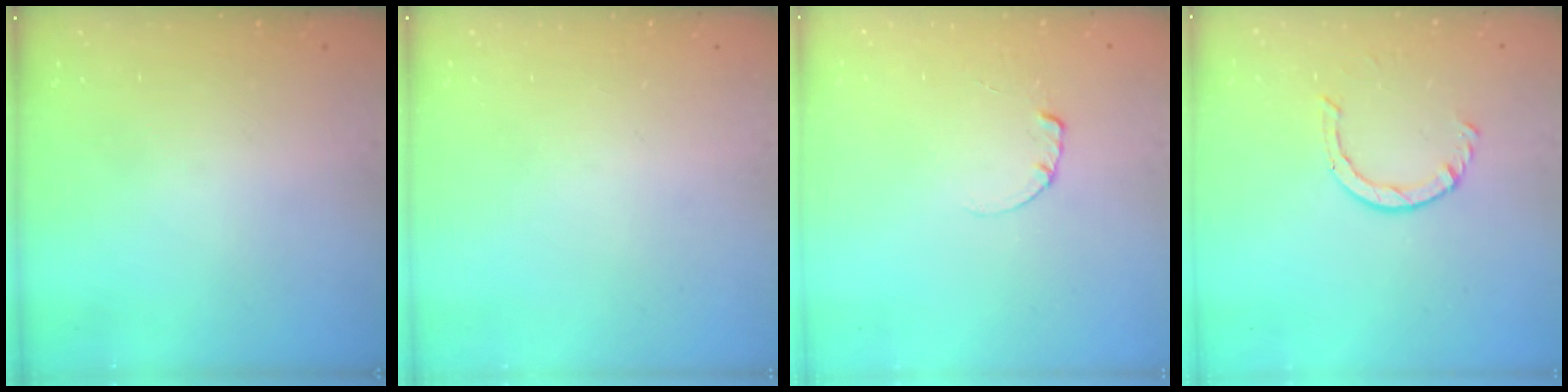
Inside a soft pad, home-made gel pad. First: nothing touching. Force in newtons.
{"total": 0.0}
{"total": 0.6, "press": 0.6, "slide": 0.1}
{"total": 2.9, "press": 2.9, "slide": 0.4}